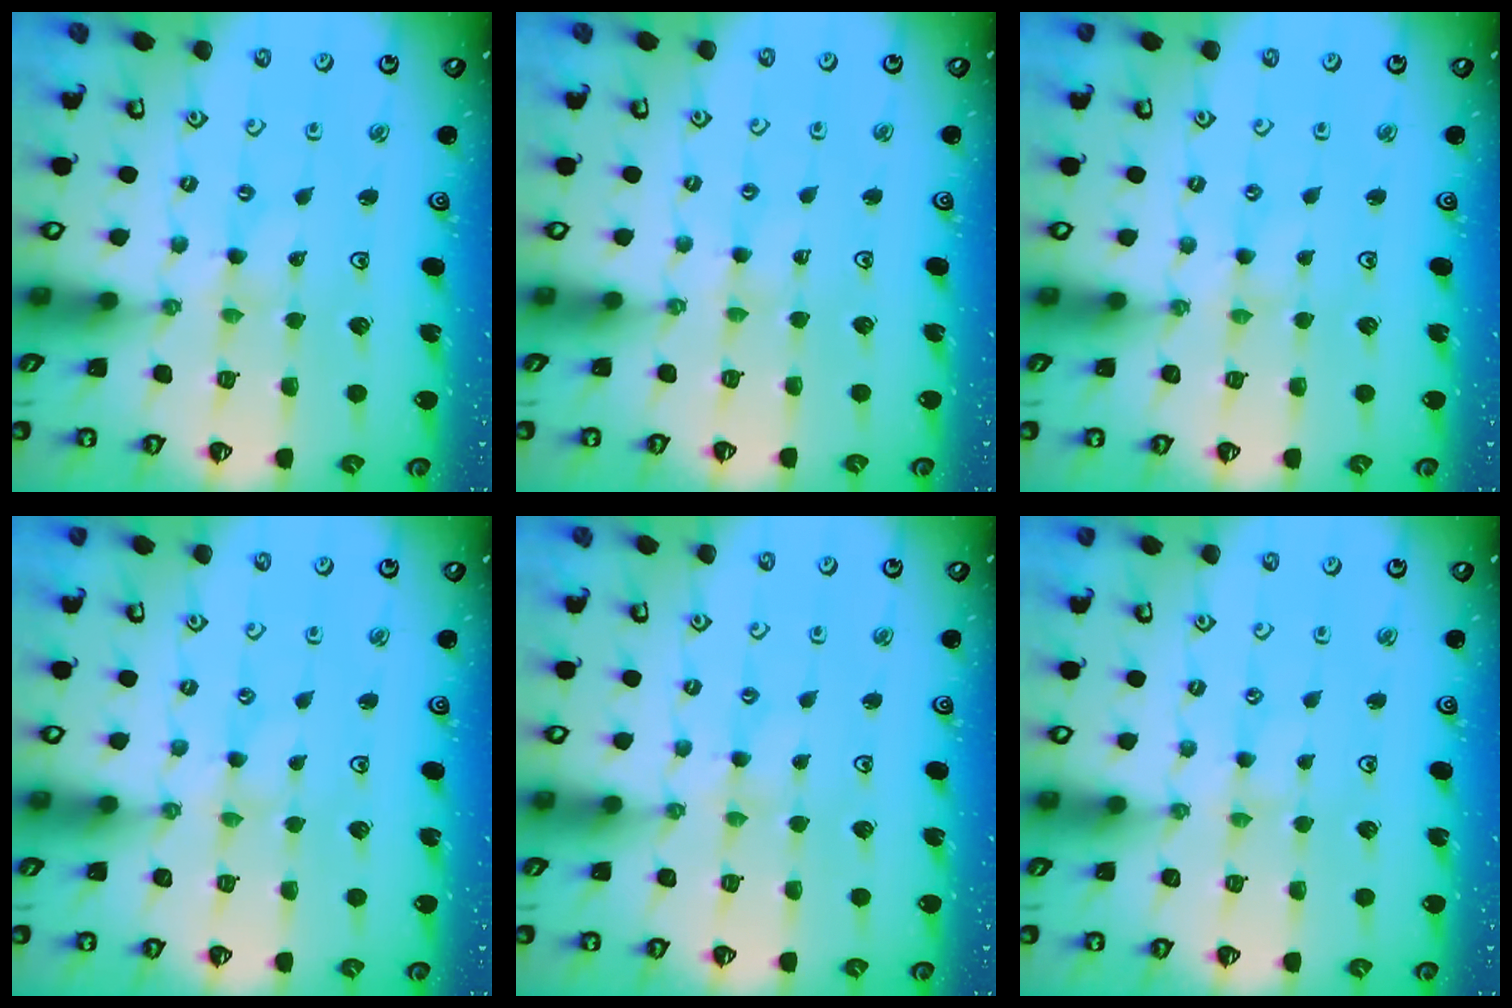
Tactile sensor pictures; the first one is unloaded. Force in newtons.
{"total": 1.1, "press": 1.1, "slide": 0.2}
{"total": 1.1, "press": 1.0, "slide": 0.4}
{"total": 0.0}
{"total": 1.8, "press": 1.8, "slide": 0.3}
{"total": 1.2, "press": 1.2, "slide": 0.3}